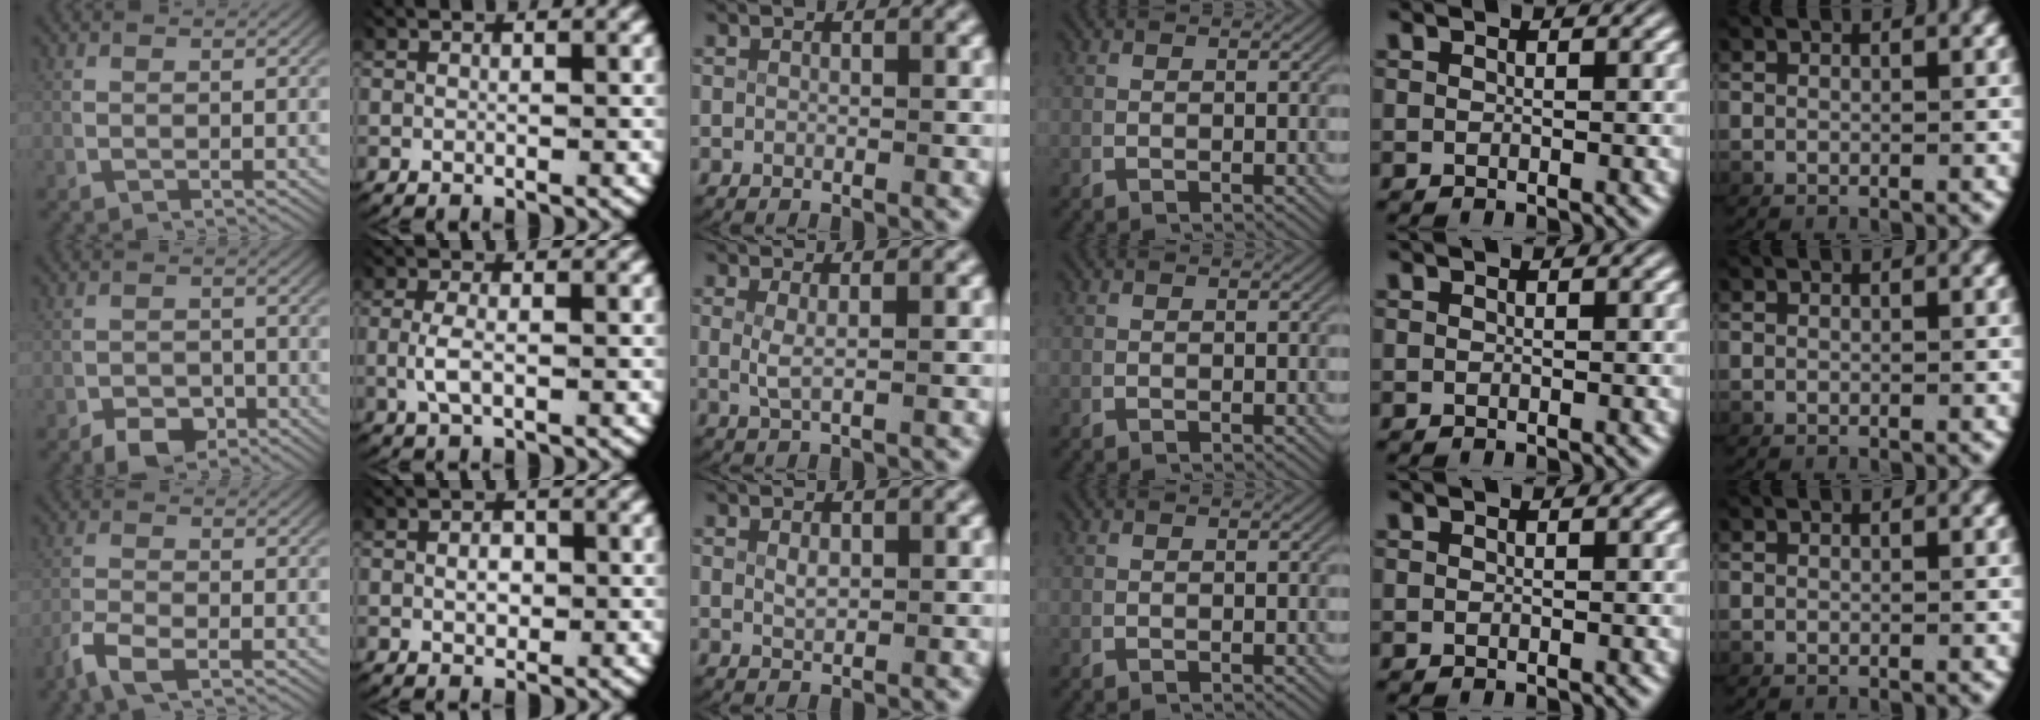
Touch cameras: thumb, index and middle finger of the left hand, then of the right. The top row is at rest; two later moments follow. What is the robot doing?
{"motion": "lift_and_place", "object": "card"}